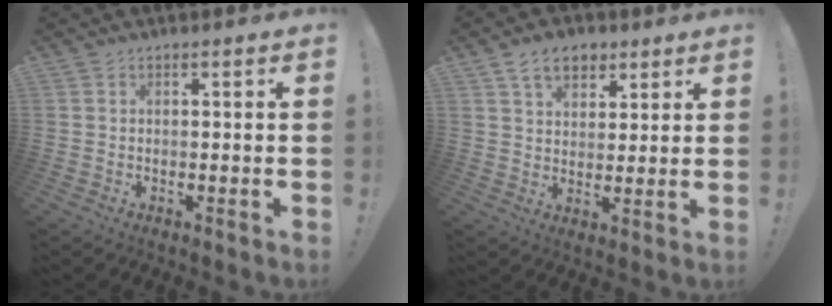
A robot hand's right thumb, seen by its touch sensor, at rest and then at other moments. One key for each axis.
{"total": 8.9, "fx": 5.1, "fy": 5.9, "fz": 4.4, "tx": -0.072, "ty": -0.012, "tz": 0.098}